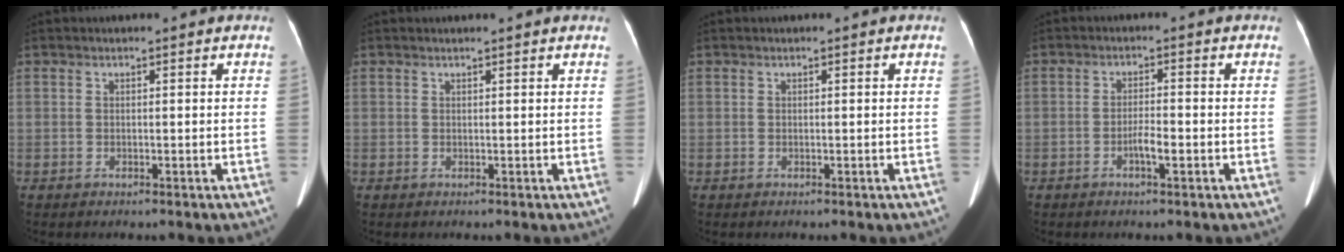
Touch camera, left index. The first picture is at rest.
{"total": 1.0, "force": [1.0, 0.2, 0.2], "torque": [-0.013, 0.015, 0.014]}
{"total": 0.0}
{"total": 2.7, "force": [-1.2, 0.4, 2.4], "torque": [-0.043, 0.001, -0.021]}